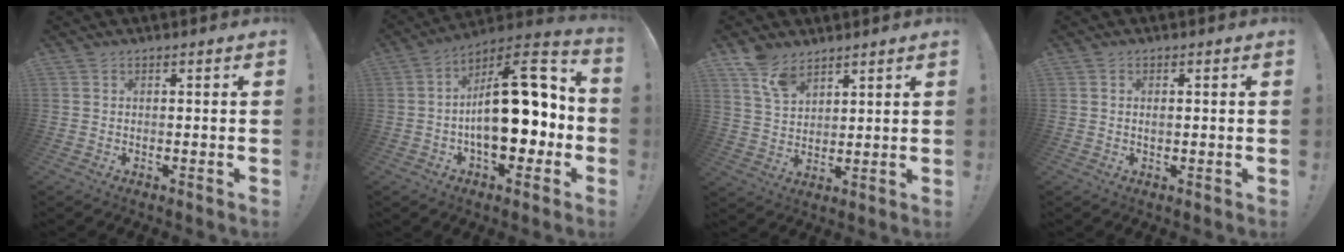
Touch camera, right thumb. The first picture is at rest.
{"total": 23.3, "force": [-1.3, 12.3, 19.8], "torque": [-0.283, 0.012, -0.014]}
{"total": 8.4, "force": [6.3, 4.2, 3.4], "torque": [-0.070, -0.030, 0.124]}
{"total": 0.8, "force": [-0.1, 0.5, 0.7], "torque": [-0.010, 0.001, -0.004]}